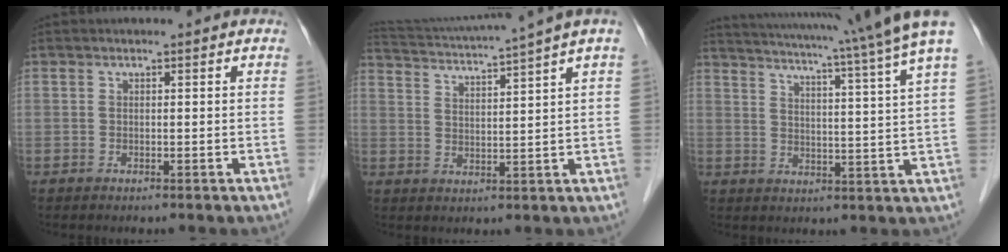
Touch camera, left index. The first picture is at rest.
{"total": 11.9, "force": [10.3, -2.3, 5.5], "torque": [-0.104, -0.007, 0.155]}
{"total": 18.7, "force": [16.2, -1.9, 9.2], "torque": [-0.155, -0.036, 0.200]}